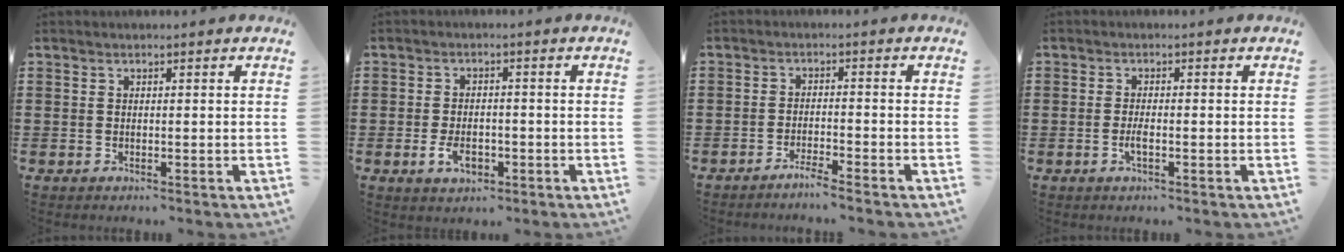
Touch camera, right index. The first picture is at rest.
{"total": 4.0, "force": [-1.4, 2.2, 3.0], "torque": [-0.062, -0.003, -0.026]}
{"total": 2.5, "force": [-2.3, -0.4, 0.8], "torque": [-0.014, 0.001, -0.045]}
{"total": 2.0, "force": [-0.7, 0.2, 1.9], "torque": [-0.043, -0.006, -0.014]}